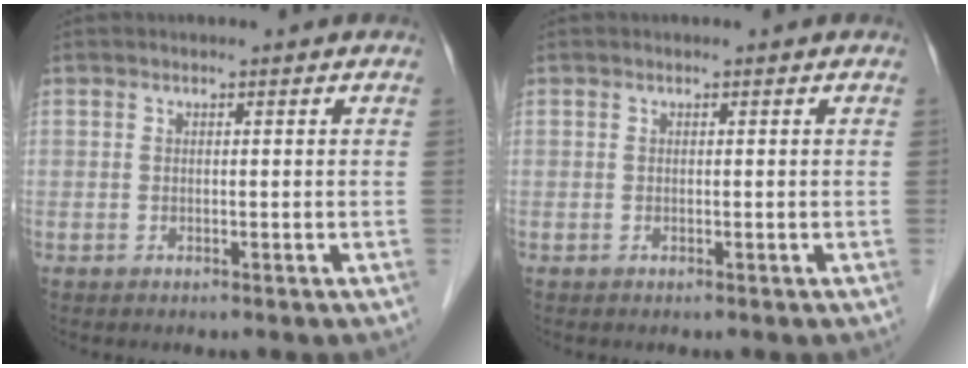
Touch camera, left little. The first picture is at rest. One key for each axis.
{"total": 0.0}